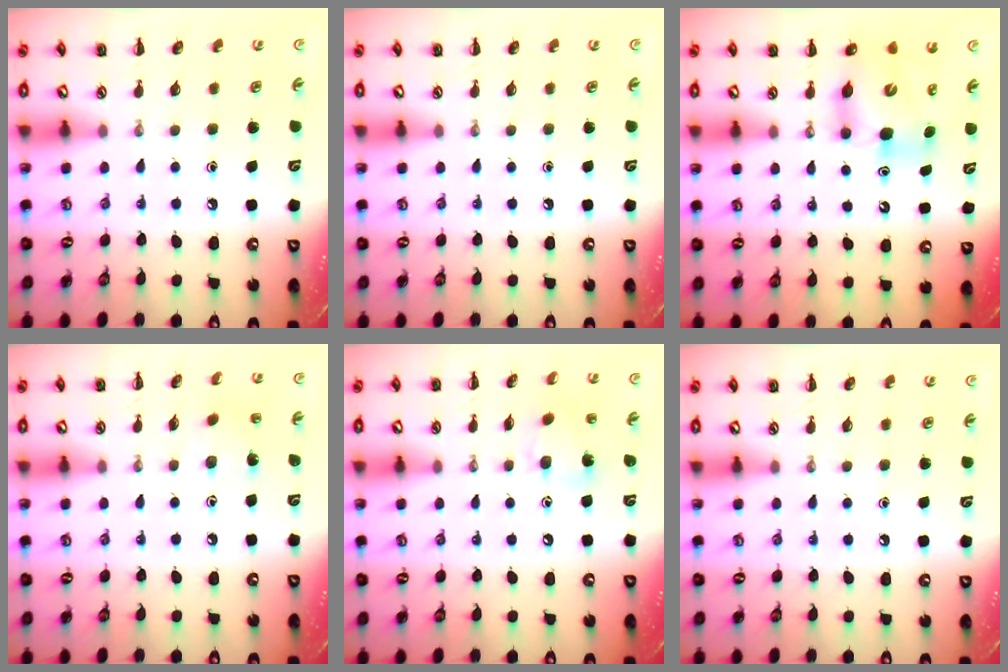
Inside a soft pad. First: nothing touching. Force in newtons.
{"total": 0.0}
{"total": 6.7, "press": 6.5, "slide": 1.5}
{"total": 1.6, "press": 1.5, "slide": 0.6}
{"total": 9.0, "press": 8.8, "slide": 2.1}
{"total": 0.0}